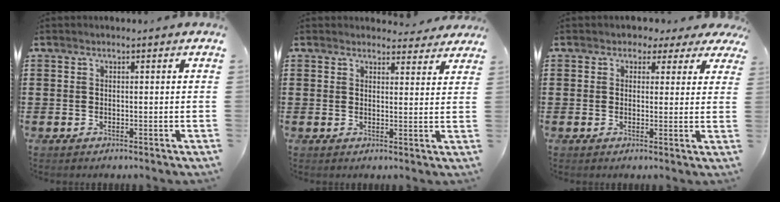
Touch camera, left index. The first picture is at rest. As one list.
[{"total": 3.0, "force": [2.9, 0.8, 0.5], "torque": [-0.003, -0.015, 0.051]}, {"total": 2.1, "force": [1.2, 1.6, 0.7], "torque": [-0.016, 0.005, 0.018]}]